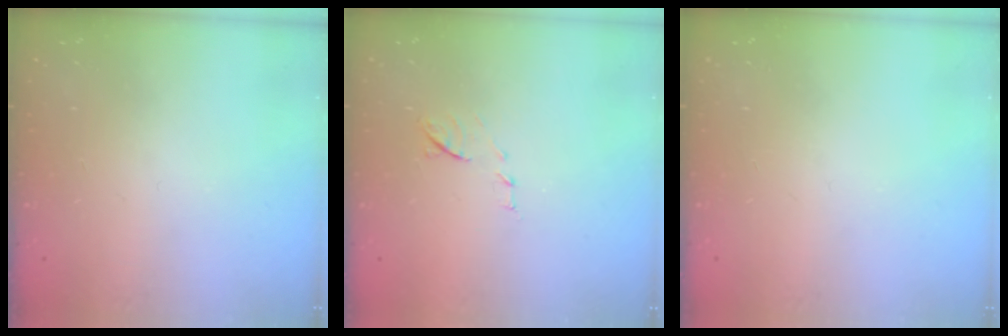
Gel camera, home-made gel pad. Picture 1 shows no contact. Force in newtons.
{"total": 7.9, "press": 7.9, "slide": 0.7}
{"total": 0.0}